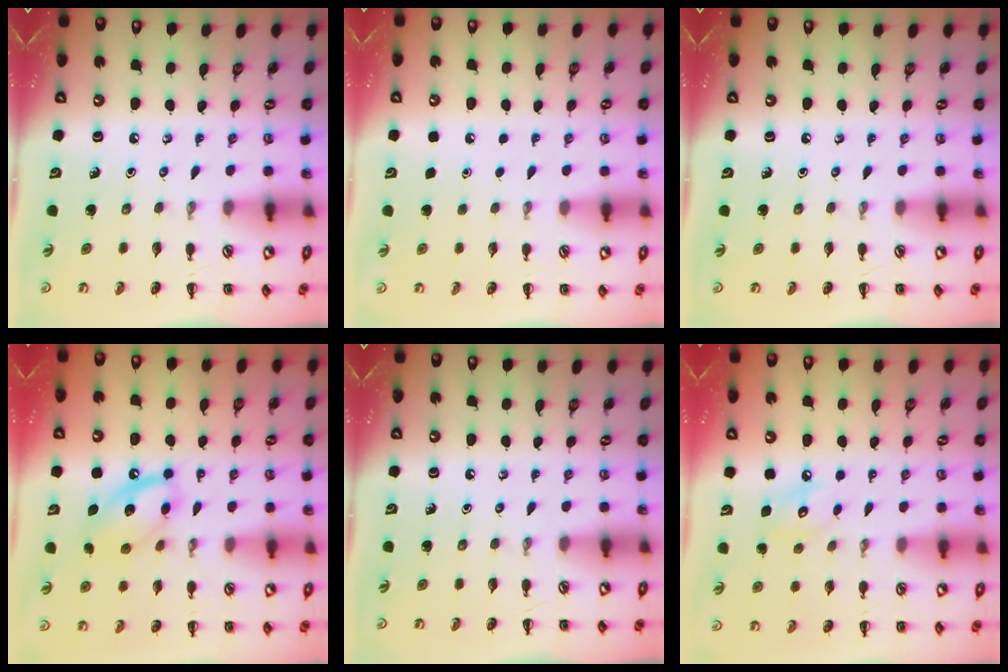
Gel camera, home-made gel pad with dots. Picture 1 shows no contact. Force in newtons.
{"total": 1.8, "press": 1.8, "slide": 0.1}
{"total": 0.0}
{"total": 13.5, "press": 13.4, "slide": 2.0}
{"total": 0.0}
{"total": 6.7, "press": 6.6, "slide": 1.1}